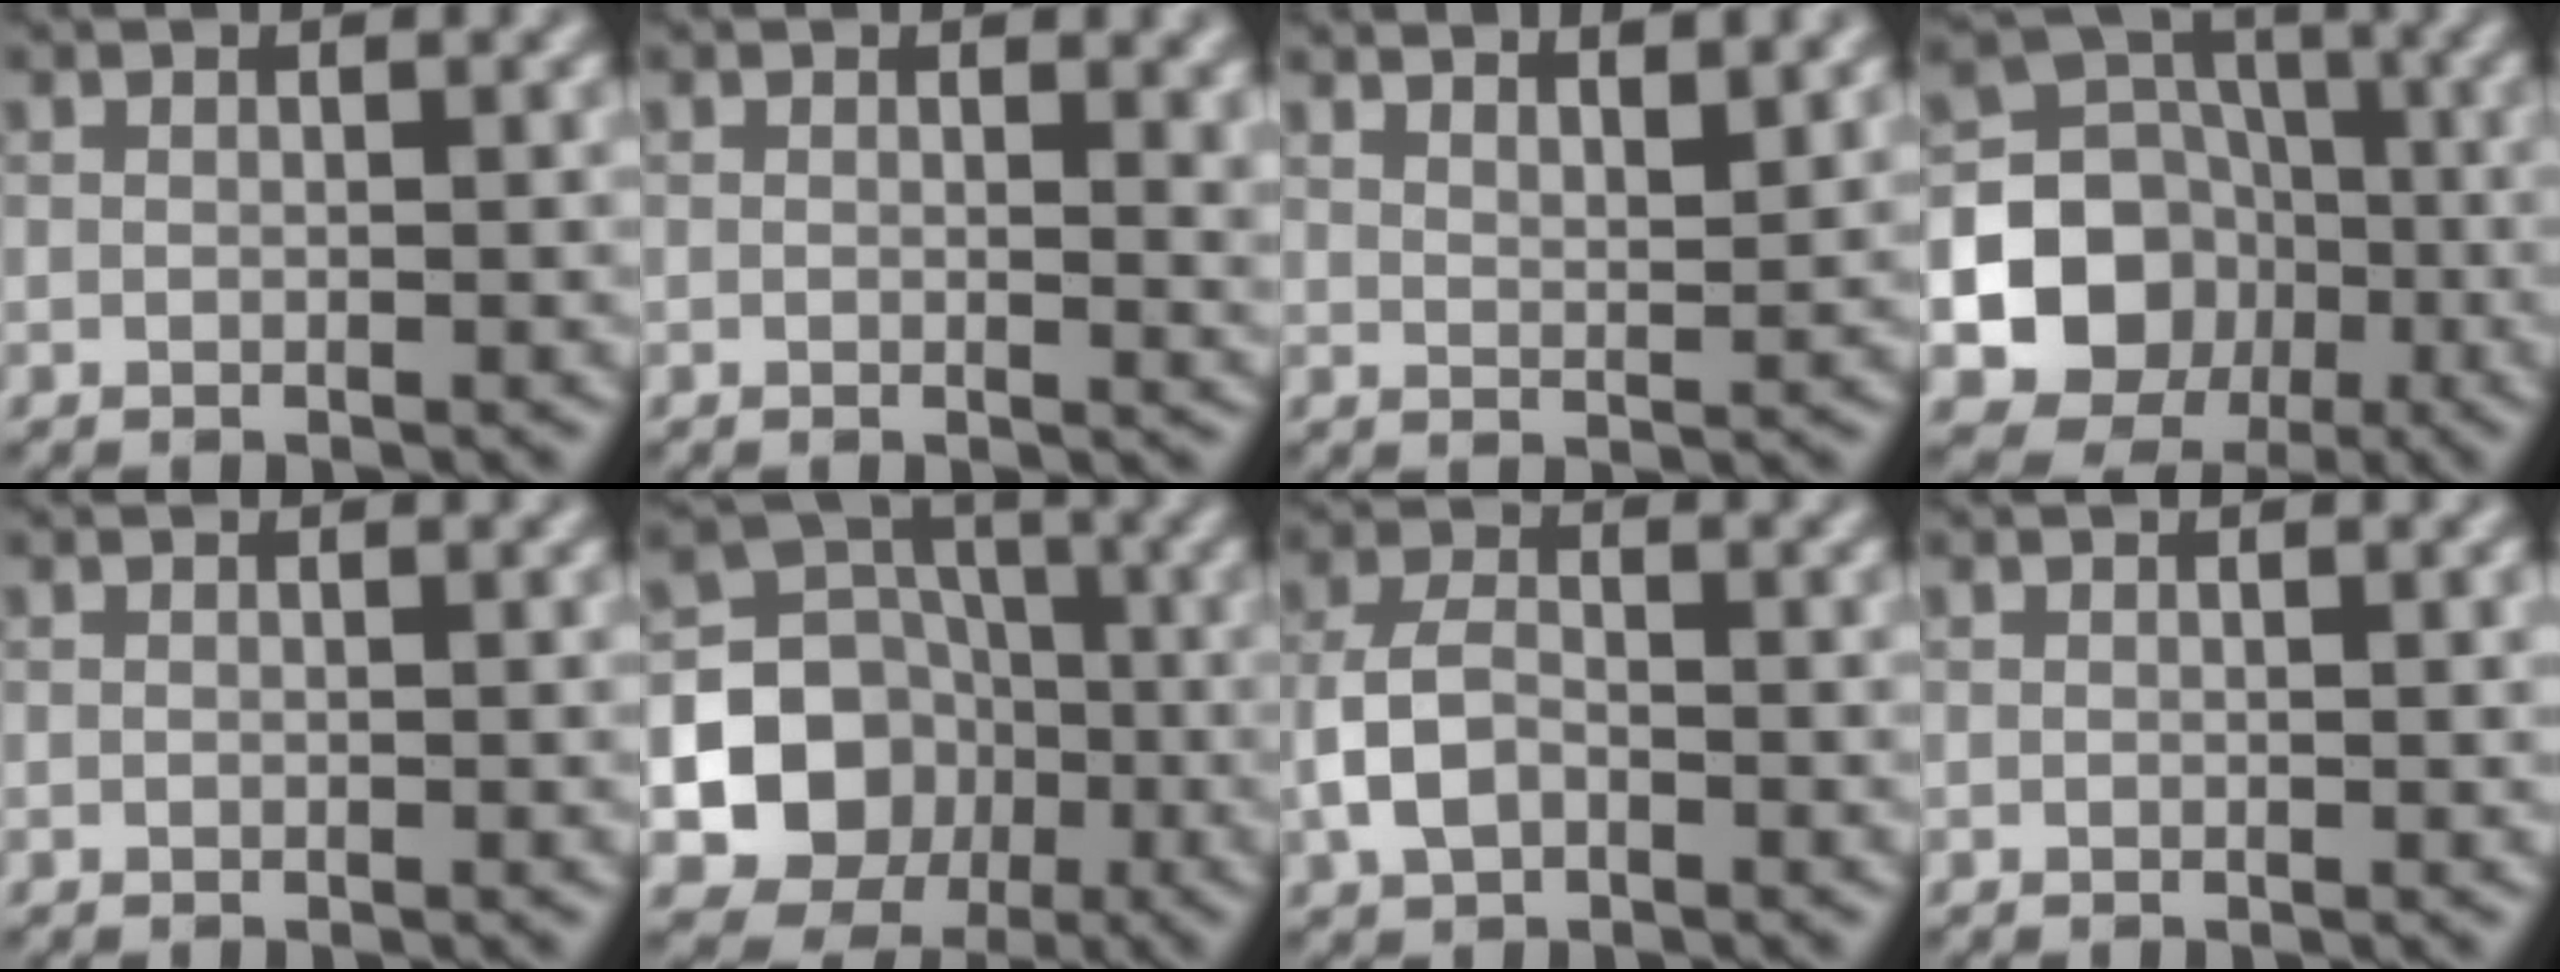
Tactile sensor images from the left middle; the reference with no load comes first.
{"total": 2.8, "force": [0.6, 1.3, 2.4], "torque": [-0.023, -0.004, 0.009]}
{"total": 5.0, "force": [4.0, 1.5, 2.6], "torque": [-0.009, 0.017, 0.037]}
{"total": 9.3, "force": [-2.5, 8.1, 3.7], "torque": [-0.052, -0.011, -0.070]}
{"total": 0.0}
{"total": 8.1, "force": [-2.3, 7.1, 3.3], "torque": [-0.042, -0.008, -0.053]}
{"total": 3.3, "force": [-1.2, 2.1, 2.3], "torque": [-0.047, 0.005, -0.030]}
{"total": 0.5, "force": [0.0, 0.1, 0.5], "torque": [-0.007, -0.002, -0.001]}